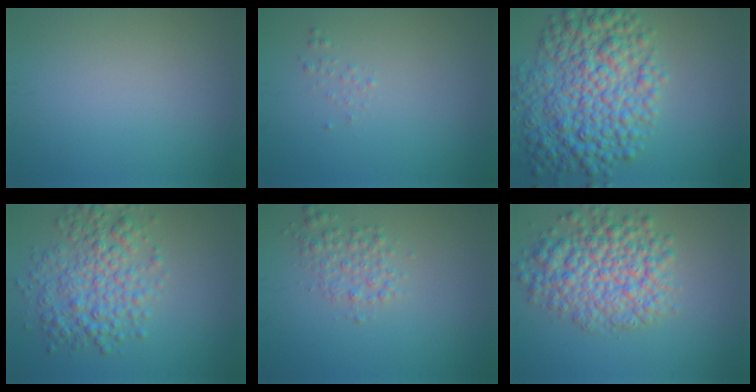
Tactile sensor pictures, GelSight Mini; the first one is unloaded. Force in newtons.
{"total": 0.6, "press": 0.6, "slide": 0.1}
{"total": 9.5, "press": 9.5, "slide": 0.1}
{"total": 5.5, "press": 5.5, "slide": 0.1}
{"total": 2.2, "press": 2.2, "slide": 0.0}
{"total": 7.4, "press": 7.4, "slide": 0.3}